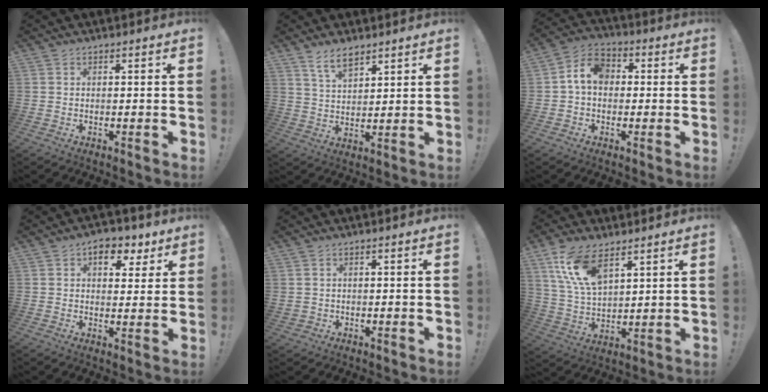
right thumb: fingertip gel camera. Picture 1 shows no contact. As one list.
[{"total": 7.3, "force": [5.6, 2.9, 3.7], "torque": [-0.072, -0.025, 0.103]}, {"total": 8.3, "force": [0.7, 6.1, 5.6], "torque": [-0.109, 0.016, 0.019]}, {"total": 7.6, "force": [3.9, 5.0, 4.2], "torque": [-0.040, -0.019, 0.066]}, {"total": 1.6, "force": [0.5, 1.5, 0.4], "torque": [-0.010, 0.001, 0.011]}, {"total": 13.1, "force": [8.0, 6.0, 8.5], "torque": [-0.179, -0.025, 0.151]}]